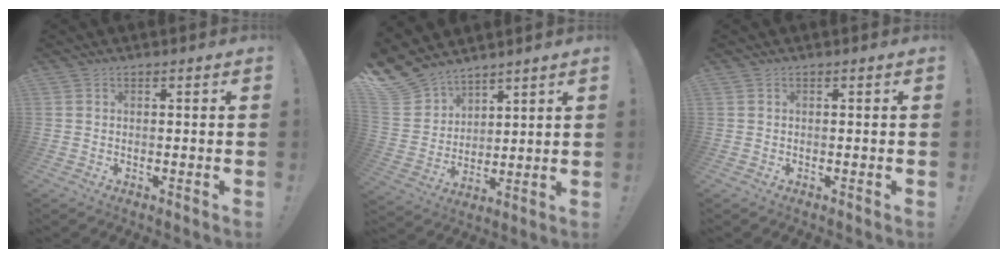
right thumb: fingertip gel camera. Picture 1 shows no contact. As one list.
[{"total": 10.2, "force": [8.2, 5.9, 1.4], "torque": [-0.045, -0.069, 0.166]}, {"total": 0.0}]